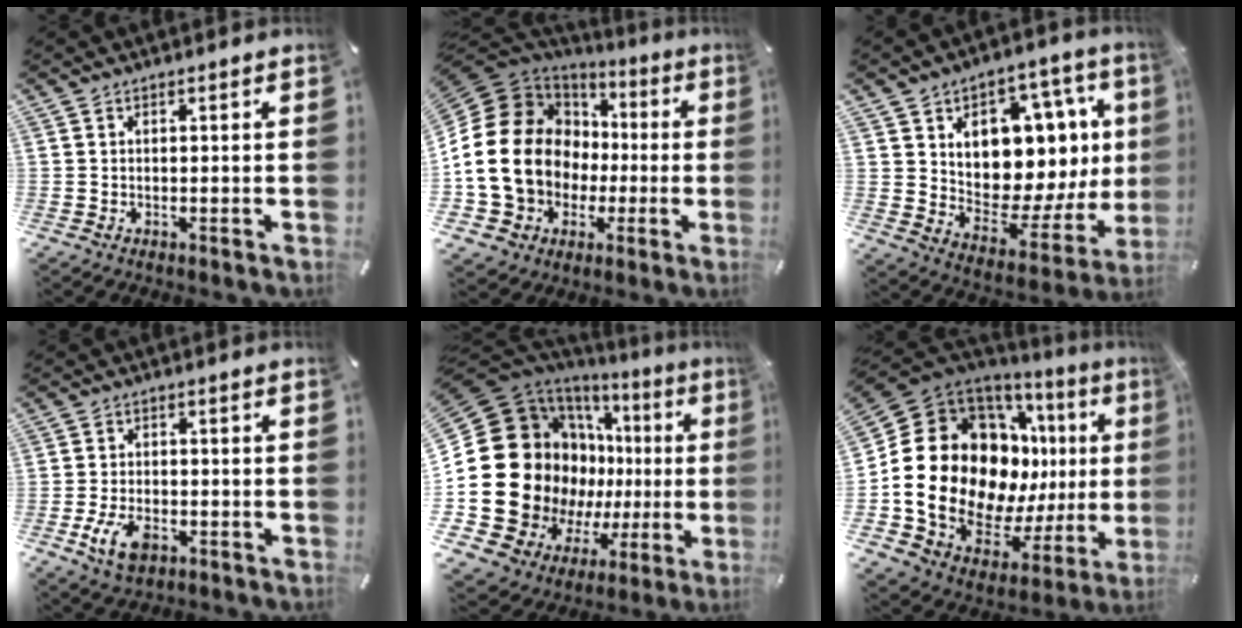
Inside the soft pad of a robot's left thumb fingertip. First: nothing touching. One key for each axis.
{"total": 22.1, "fx": -0.6, "fy": 18.6, "fz": 11.8, "tx": -0.255, "ty": -0.011, "tz": 0.011}
{"total": 12.6, "fx": 3.7, "fy": 8.9, "fz": 8.2, "tx": -0.101, "ty": -0.062, "tz": 0.057}
{"total": 7.0, "fx": -2.9, "fy": 4.2, "fz": 4.8, "tx": -0.114, "ty": 0.005, "tz": -0.057}
{"total": 29.1, "fx": 0.6, "fy": 21.4, "fz": 19.6, "tx": -0.336, "ty": -0.059, "tz": 0.069}
{"total": 26.8, "fx": 2.3, "fy": 18.8, "fz": 19.0, "tx": -0.325, "ty": -0.059, "tz": 0.078}